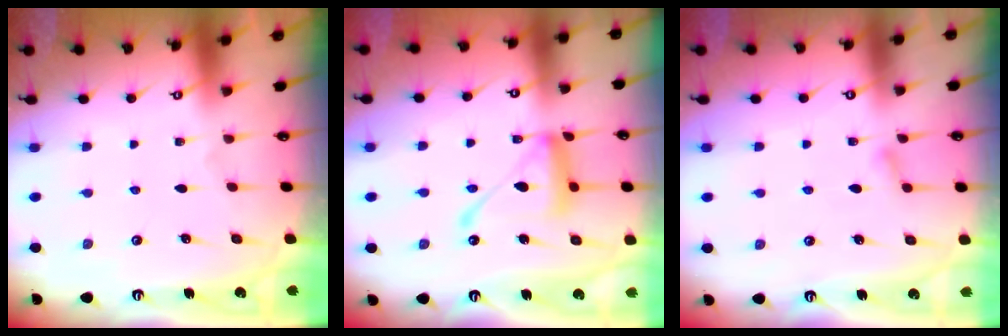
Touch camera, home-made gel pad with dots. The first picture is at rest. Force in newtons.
{"total": 15.6, "press": 15.5, "slide": 1.4}
{"total": 5.0, "press": 4.9, "slide": 0.5}